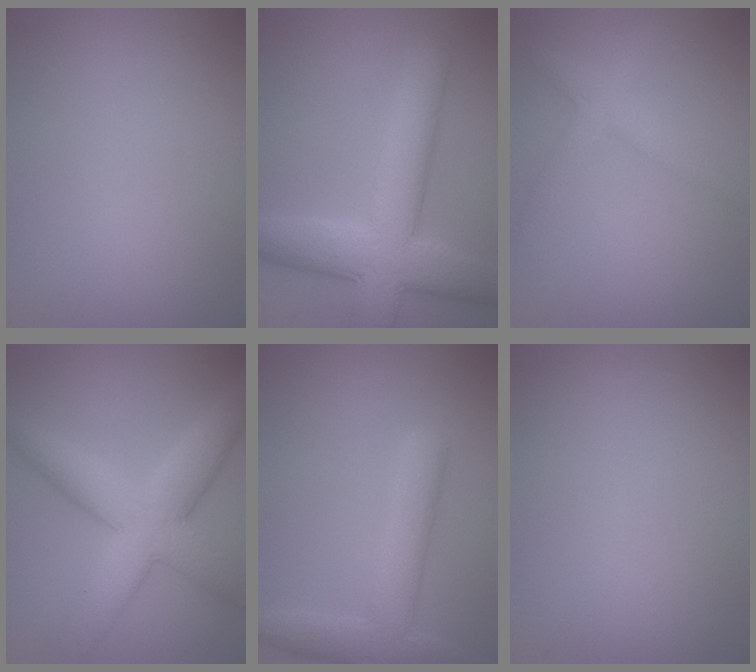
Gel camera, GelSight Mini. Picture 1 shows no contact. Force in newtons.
{"total": 8.9, "press": 8.8, "slide": 0.3}
{"total": 3.2, "press": 3.1, "slide": 0.2}
{"total": 7.5, "press": 7.5, "slide": 0.3}
{"total": 5.2, "press": 5.2, "slide": 0.3}
{"total": 0.0}